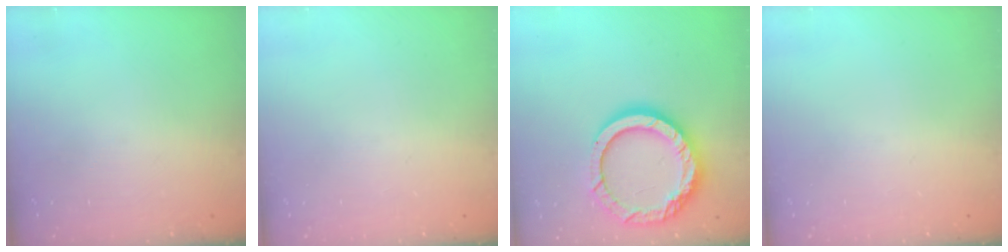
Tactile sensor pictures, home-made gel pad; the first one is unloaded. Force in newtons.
{"total": 0.0}
{"total": 17.4, "press": 17.3, "slide": 1.6}
{"total": 0.0}